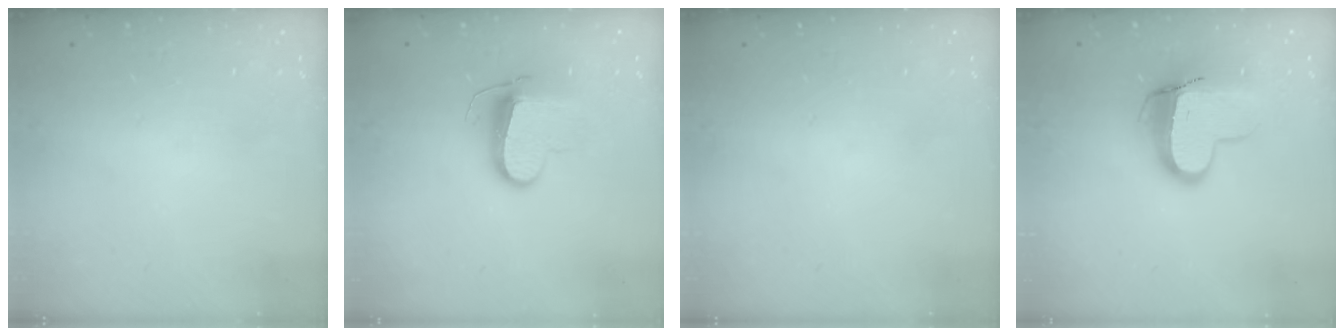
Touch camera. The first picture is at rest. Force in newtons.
{"total": 10.3, "press": 10.3, "slide": 0.5}
{"total": 0.0}
{"total": 12.7, "press": 12.7, "slide": 1.1}